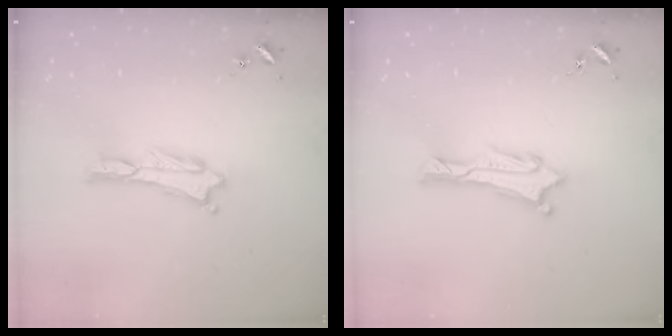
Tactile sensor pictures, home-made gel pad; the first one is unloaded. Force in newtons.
{"total": 0.9, "press": 0.8, "slide": 0.1}